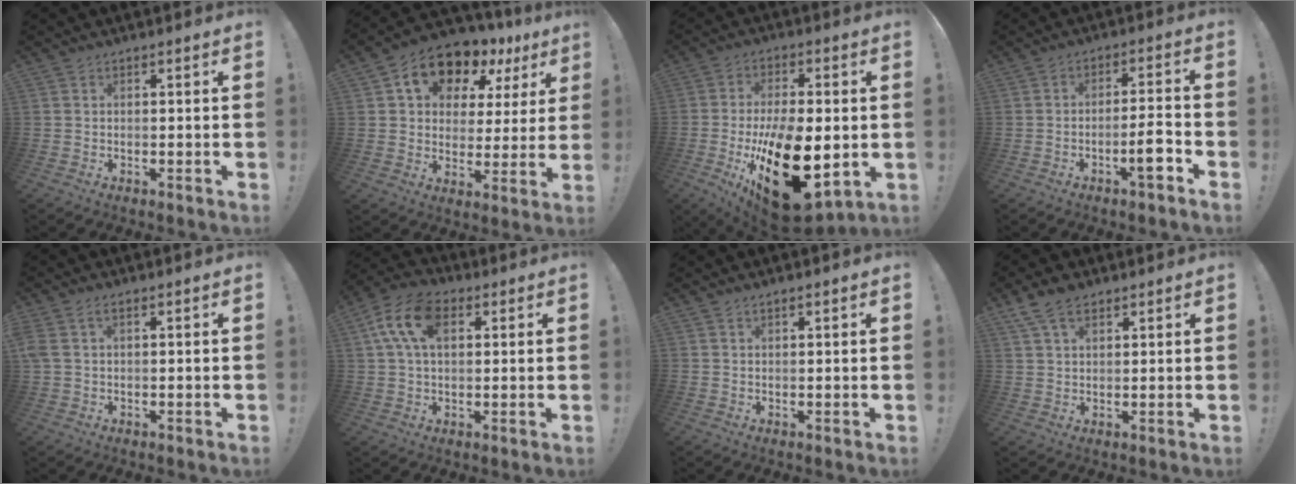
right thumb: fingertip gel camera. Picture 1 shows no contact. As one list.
[{"total": 13.0, "force": [8.5, 7.7, 6.2], "torque": [-0.109, -0.056, 0.151]}, {"total": 27.5, "force": [-5.9, 13.8, 23.0], "torque": [-0.360, 0.015, -0.071]}, {"total": 7.8, "force": [-3.7, 1.4, 6.7], "torque": [-0.091, 0.014, -0.062]}, {"total": 3.0, "force": [1.0, 1.3, 2.4], "torque": [-0.047, 0.004, 0.022]}, {"total": 13.6, "force": [4.7, 8.1, 9.8], "torque": [-0.176, 0.000, 0.088]}, {"total": 1.2, "force": [0.9, 0.1, 0.7], "torque": [-0.010, -0.003, 0.016]}, {"total": 7.1, "force": [4.6, 3.9, 3.9], "torque": [-0.067, -0.012, 0.088]}]